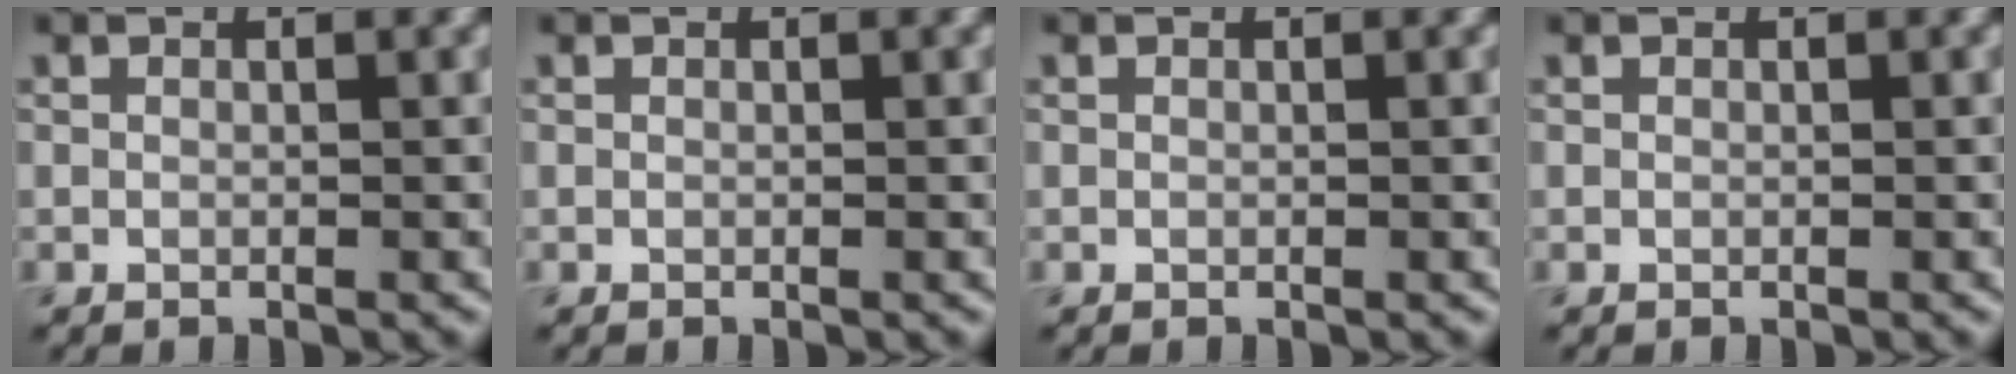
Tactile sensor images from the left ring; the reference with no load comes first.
{"total": 0.0}
{"total": 0.0}
{"total": 0.0}